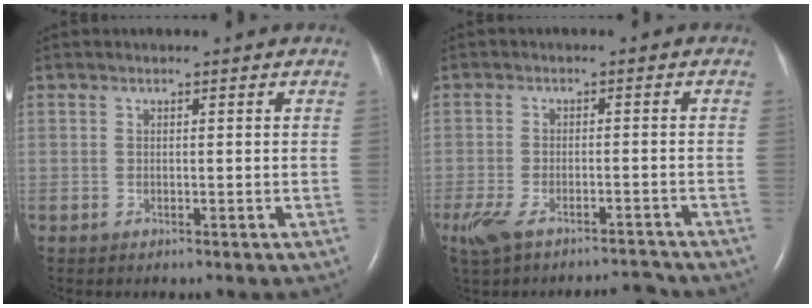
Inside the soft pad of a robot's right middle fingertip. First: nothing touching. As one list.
[{"total": 7.5, "force": [-6.4, 1.9, 3.6], "torque": [-0.077, -0.007, -0.113]}]